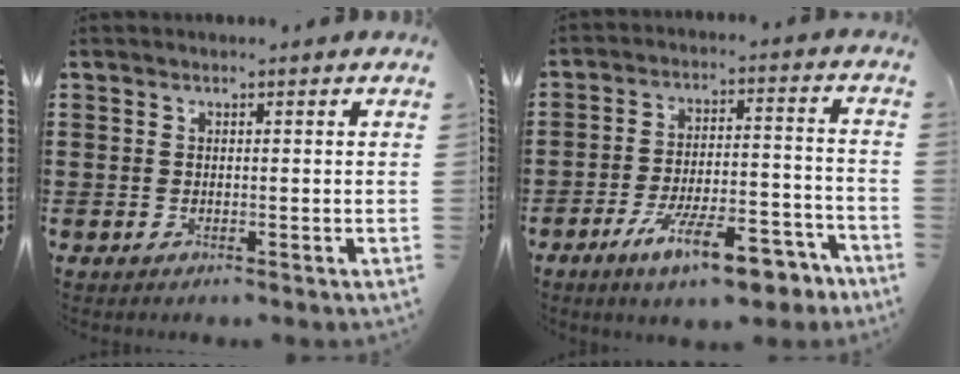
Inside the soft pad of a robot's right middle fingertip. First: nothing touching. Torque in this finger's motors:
{"motor_torque": [2.14, 0.00, 0.35, 0.21]}